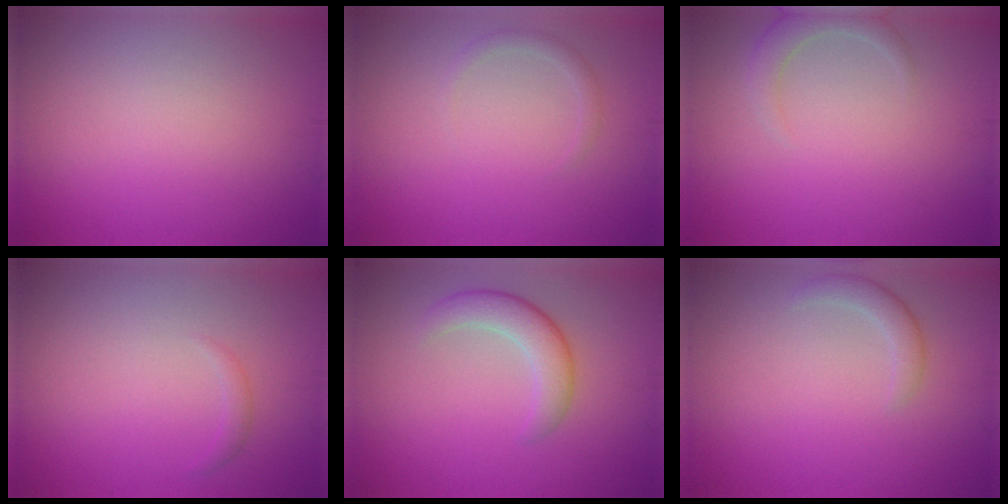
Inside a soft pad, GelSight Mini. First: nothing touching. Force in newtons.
{"total": 1.1, "press": 1.1, "slide": 0.1}
{"total": 2.1, "press": 2.1, "slide": 0.3}
{"total": 0.7, "press": 0.7, "slide": 0.0}
{"total": 3.5, "press": 3.5, "slide": 0.3}
{"total": 1.7, "press": 1.7, "slide": 0.1}